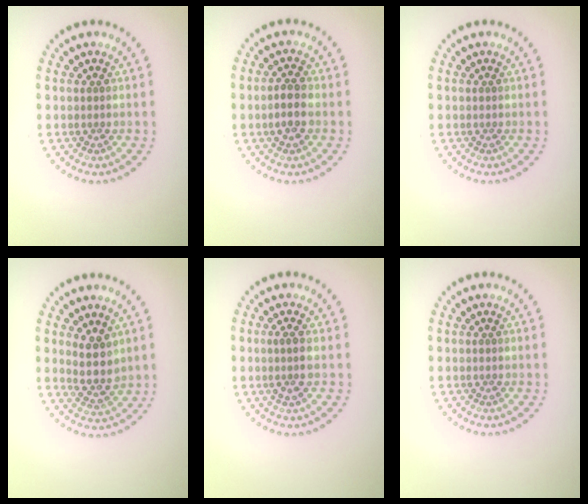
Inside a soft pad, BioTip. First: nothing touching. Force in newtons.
{"total": 2.4, "press": 2.3, "slide": 0.7}
{"total": 0.0}
{"total": 2.9, "press": 2.6, "slide": 1.3}
{"total": 1.6, "press": 1.4, "slide": 0.8}
{"total": 0.0}